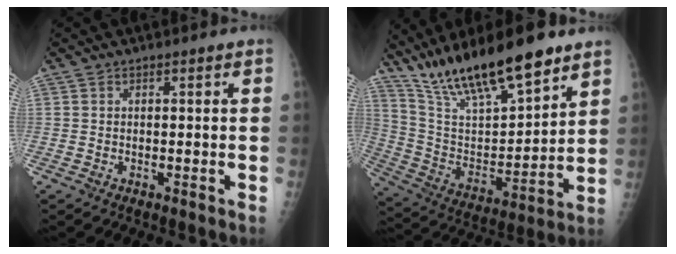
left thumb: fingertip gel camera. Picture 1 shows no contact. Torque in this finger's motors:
{"motor_torque": [0.35, 0.22, 1.44, -1.34, 0.40]}